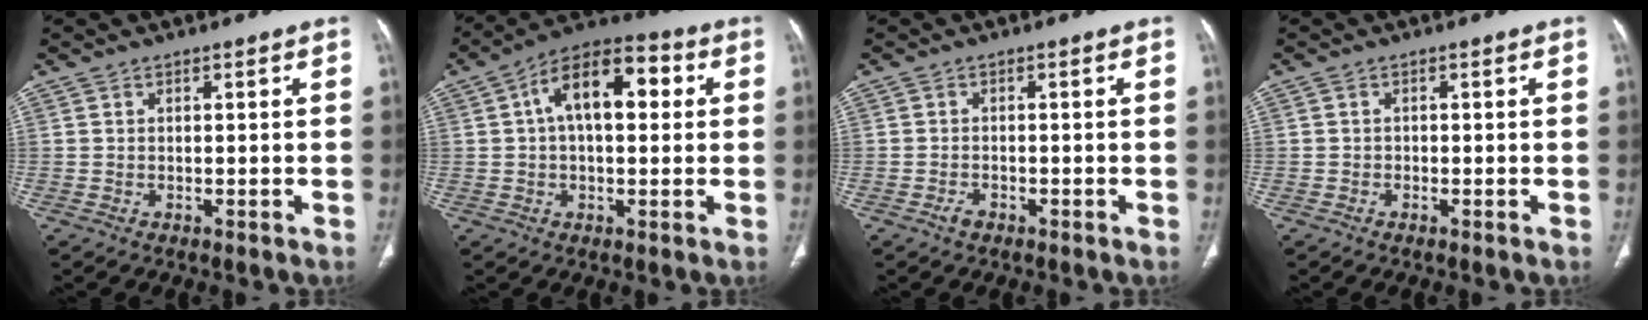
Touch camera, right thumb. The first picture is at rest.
{"total": 13.9, "force": [2.9, 7.4, 11.4], "torque": [-0.169, 0.032, 0.039]}
{"total": 1.5, "force": [-1.0, 0.8, 0.7], "torque": [-0.016, 0.005, -0.018]}
{"total": 0.6, "force": [-0.3, 0.5, 0.1], "torque": [0.000, 0.003, -0.010]}